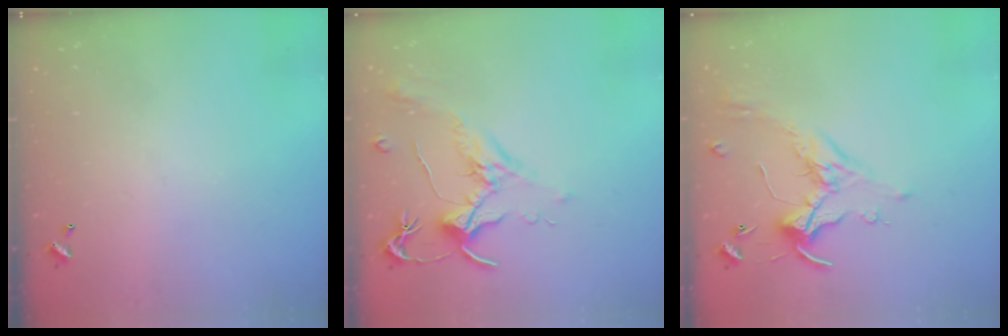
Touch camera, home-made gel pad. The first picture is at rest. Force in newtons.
{"total": 1.8, "press": 1.7, "slide": 0.6}
{"total": 0.9, "press": 0.5, "slide": 0.7}